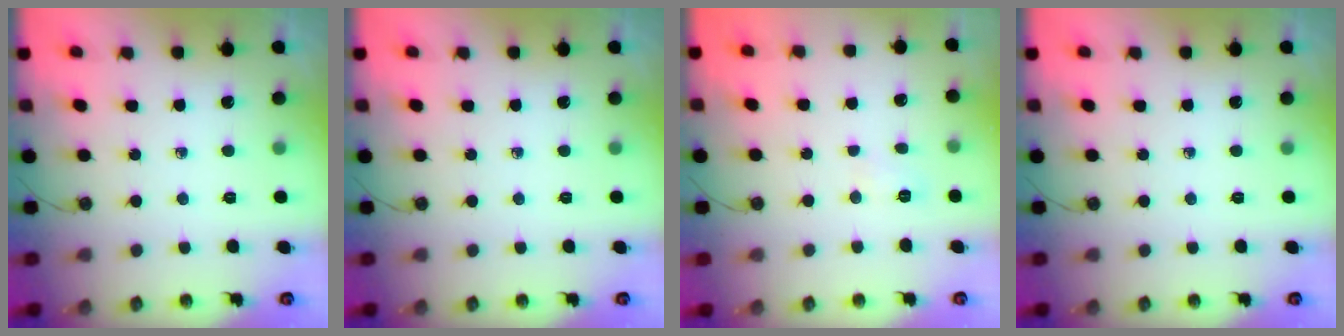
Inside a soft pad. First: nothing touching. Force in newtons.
{"total": 0.0}
{"total": 3.4, "press": 3.2, "slide": 1.0}
{"total": 0.0}